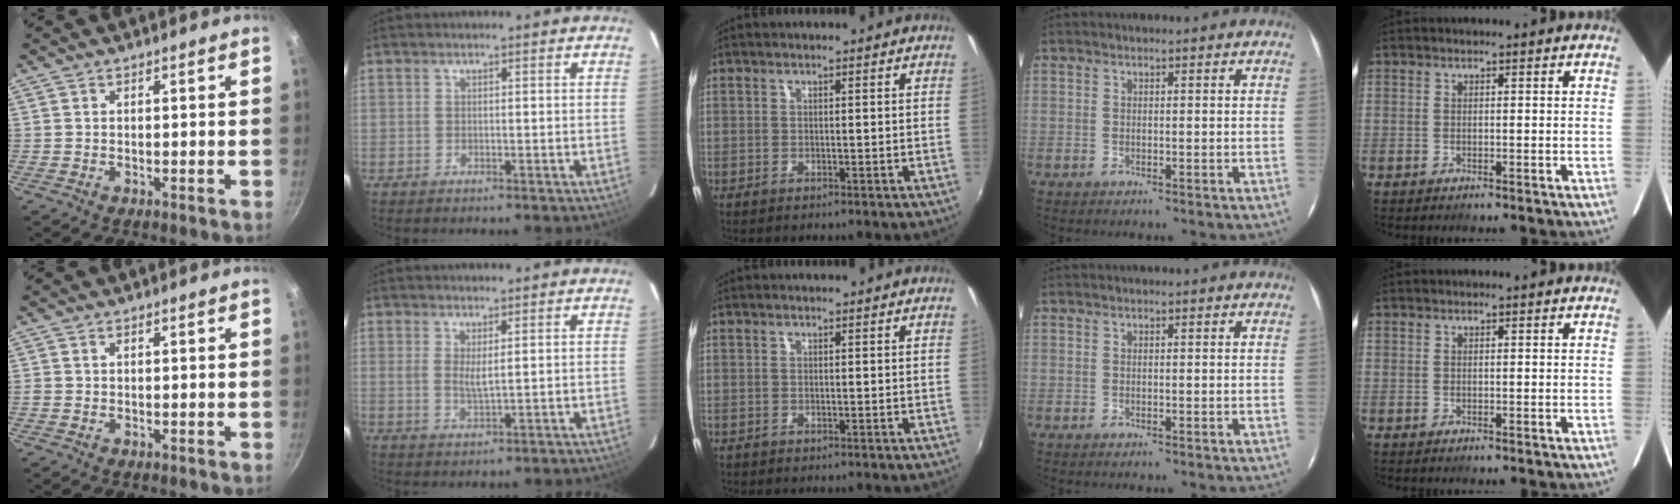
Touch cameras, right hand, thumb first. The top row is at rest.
{"thumb": {"total": 0.7, "force": [0.2, 0.6, 0.3], "torque": [-0.003, 0.004, 0.002]}, "index": {"total": 2.6, "force": [0.8, 0.5, 2.4], "torque": [-0.045, -0.006, 0.013]}, "middle": {"total": 0.6, "force": [-0.4, 0.4, 0.0], "torque": [-0.001, -0.003, -0.008]}}